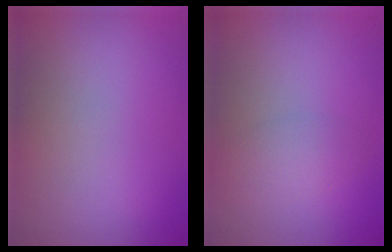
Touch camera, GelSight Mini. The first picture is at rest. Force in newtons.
{"total": 2.3, "press": 2.3, "slide": 0.1}